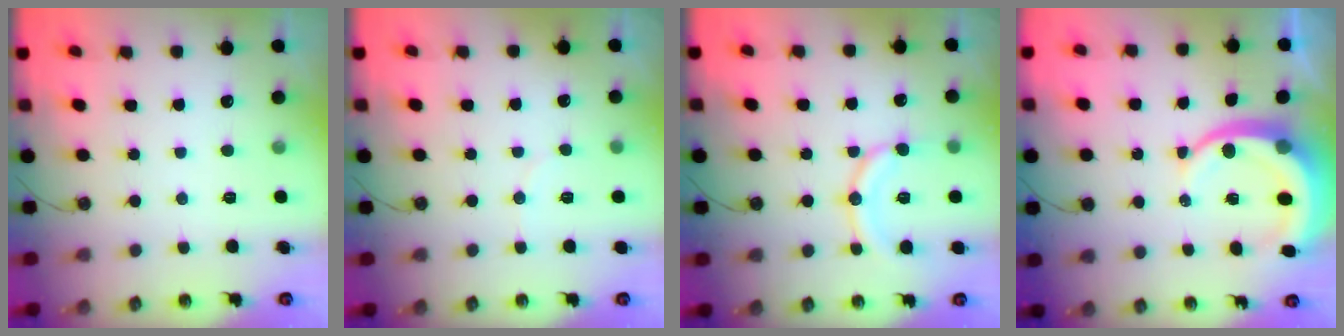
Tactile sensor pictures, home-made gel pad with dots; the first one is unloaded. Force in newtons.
{"total": 2.4, "press": 2.3, "slide": 0.7}
{"total": 13.2, "press": 13.0, "slide": 1.7}
{"total": 10.0, "press": 9.9, "slide": 1.4}